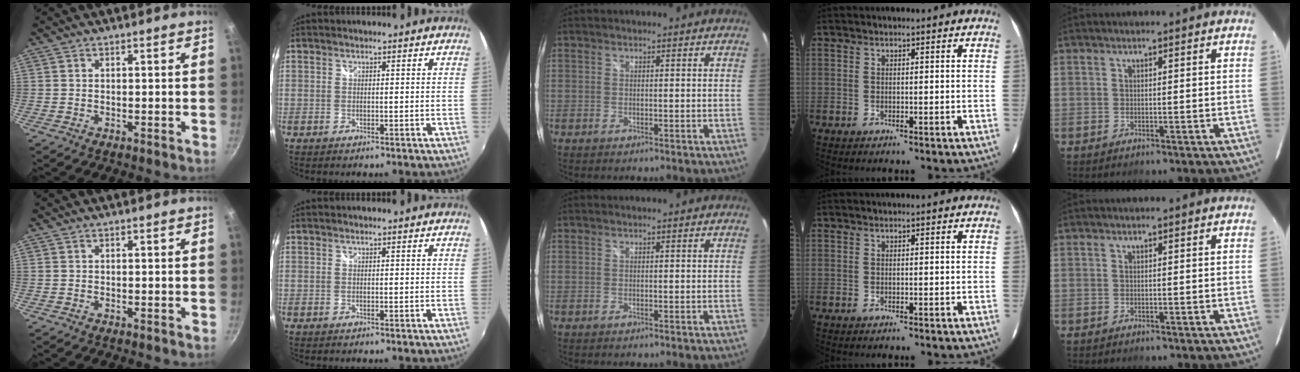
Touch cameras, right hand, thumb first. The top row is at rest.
{}